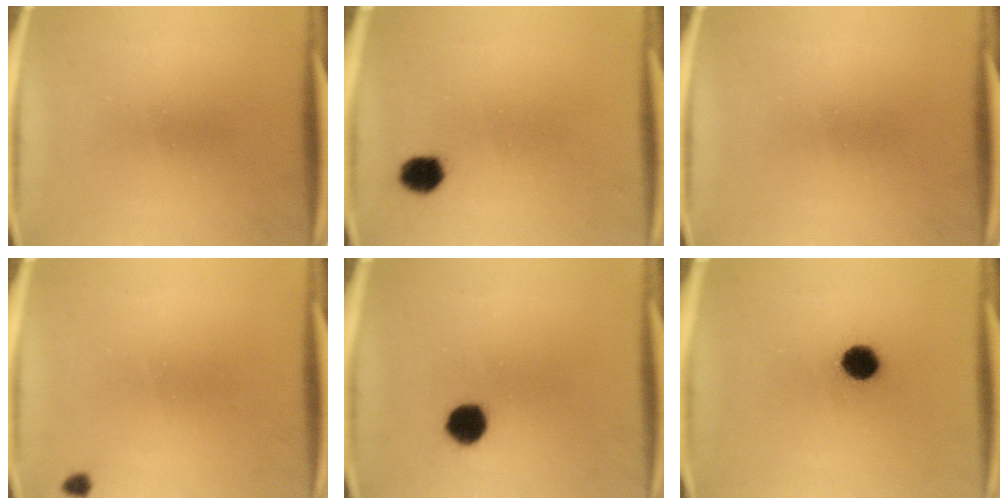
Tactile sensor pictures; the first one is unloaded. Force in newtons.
{"total": 4.8}
{"total": 0.0}
{"total": 1.0}
{"total": 6.1}
{"total": 5.9}